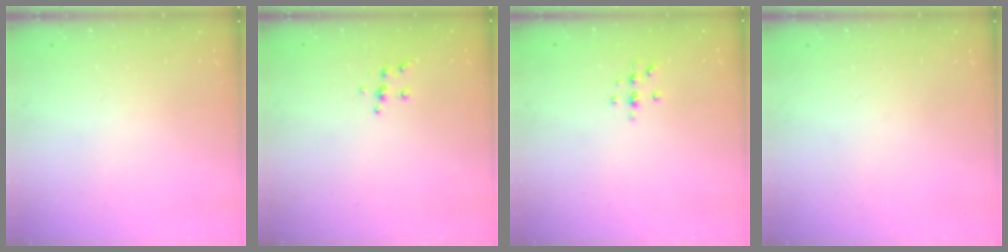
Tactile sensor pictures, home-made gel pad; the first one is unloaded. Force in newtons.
{"total": 5.2, "press": 5.2, "slide": 0.6}
{"total": 4.8, "press": 4.7, "slide": 0.6}
{"total": 0.0}